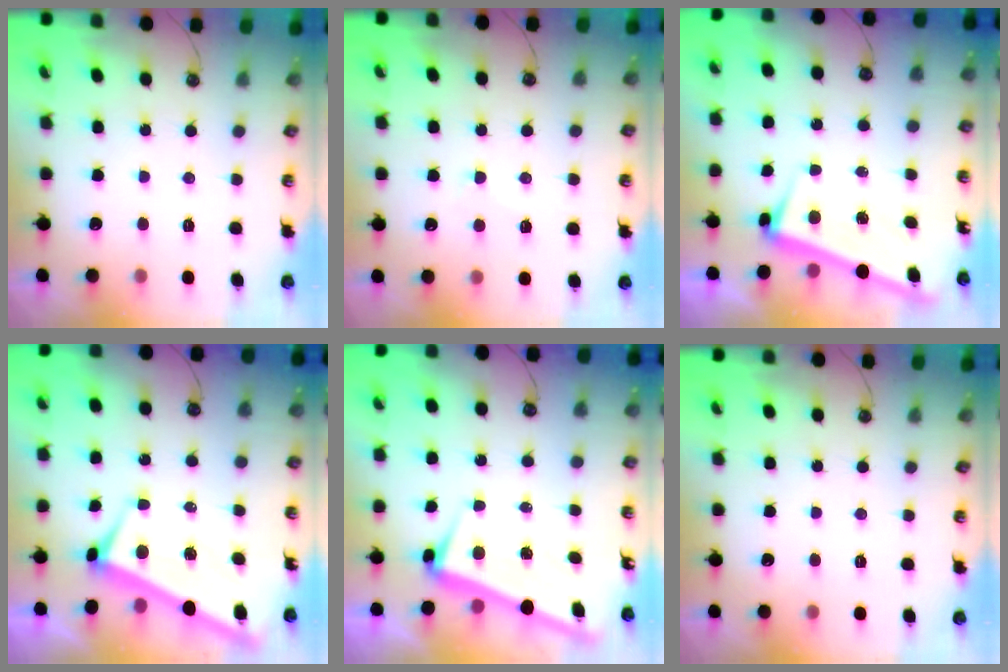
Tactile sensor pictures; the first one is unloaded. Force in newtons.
{"total": 1.3, "press": 1.0, "slide": 0.9}
{"total": 3.4, "press": 3.3, "slide": 1.1}
{"total": 2.9, "press": 2.8, "slide": 0.9}
{"total": 2.9, "press": 2.8, "slide": 0.9}
{"total": 0.0}